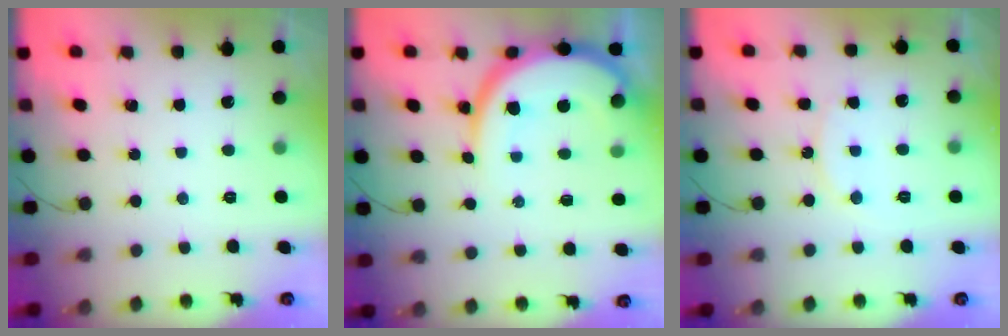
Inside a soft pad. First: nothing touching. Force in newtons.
{"total": 12.2, "press": 12.2, "slide": 1.0}
{"total": 9.9, "press": 9.9, "slide": 0.7}